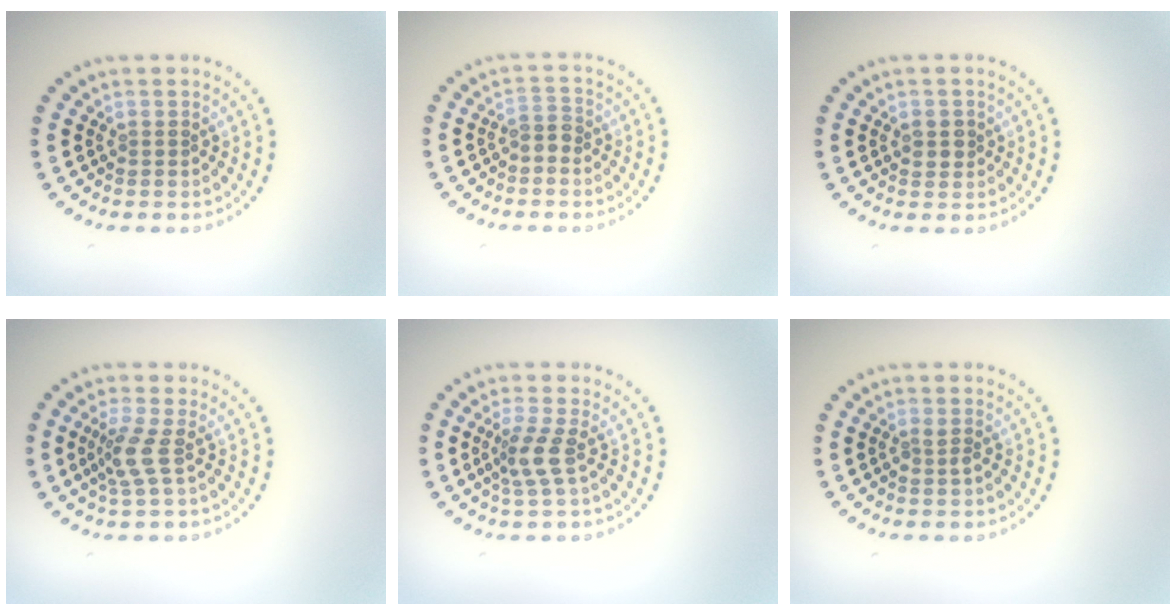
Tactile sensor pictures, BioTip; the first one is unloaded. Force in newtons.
{"total": 1.6, "press": 1.3, "slide": 1.0}
{"total": 1.6, "press": 1.6, "slide": 0.3}
{"total": 2.2, "press": 1.8, "slide": 1.4}
{"total": 2.5, "press": 1.8, "slide": 1.7}
{"total": 0.6, "press": 0.6, "slide": 0.1}